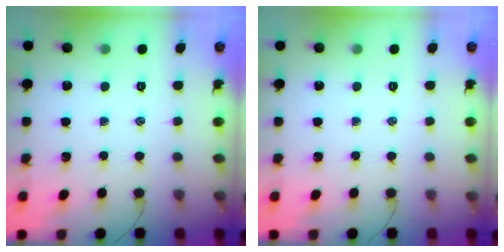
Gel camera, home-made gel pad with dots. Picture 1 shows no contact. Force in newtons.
{"total": 0.0}